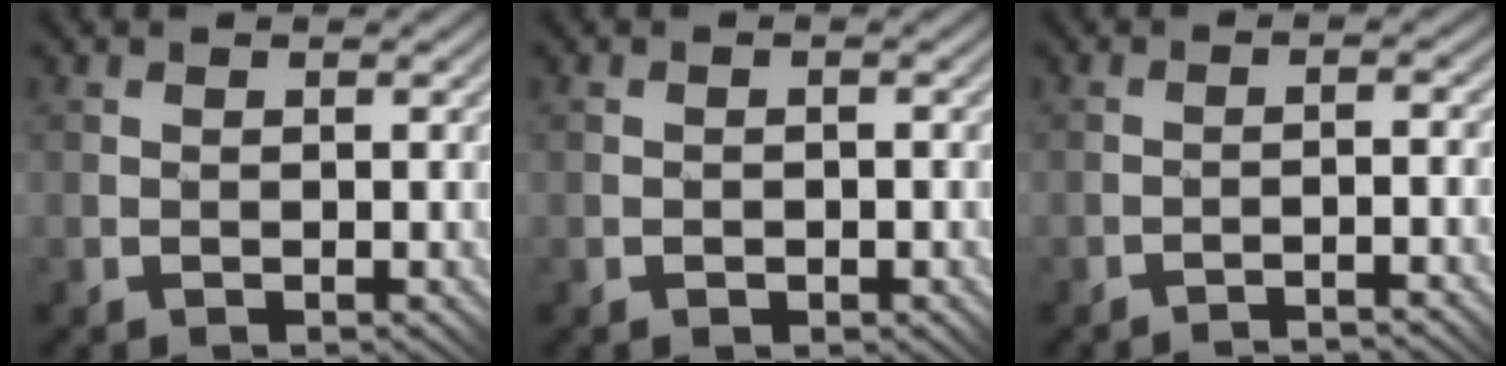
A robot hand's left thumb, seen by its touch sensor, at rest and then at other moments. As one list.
[{"total": 1.0, "force": [-0.5, 0.8, 0.3], "torque": [-0.002, 0.000, -0.010]}, {"total": 3.0, "force": [-2.1, -0.4, 2.1], "torque": [-0.030, 0.013, -0.042]}]